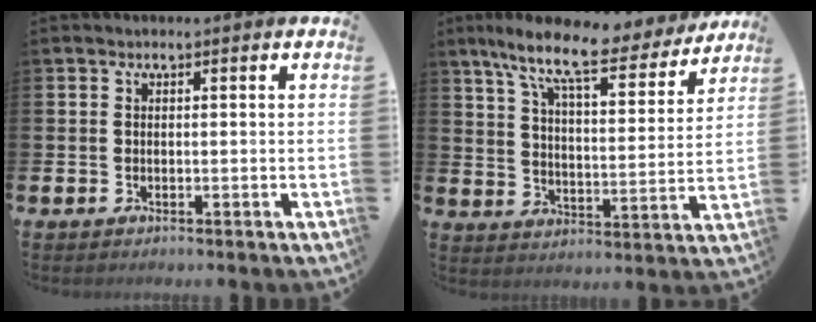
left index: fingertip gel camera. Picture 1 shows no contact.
{"total": 11.5, "force": [9.3, 2.9, 6.1], "torque": [-0.140, -0.048, 0.157]}